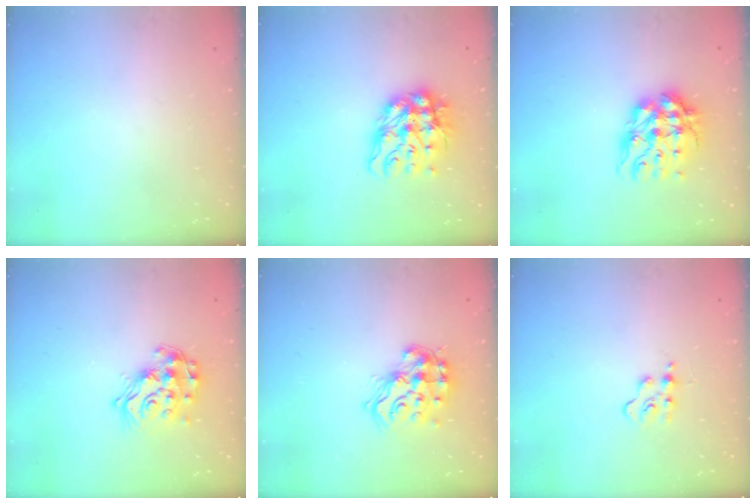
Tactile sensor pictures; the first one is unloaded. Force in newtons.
{"total": 13.2, "press": 13.2, "slide": 1.3}
{"total": 10.9, "press": 10.8, "slide": 1.4}
{"total": 16.4, "press": 16.4, "slide": 1.0}
{"total": 15.5, "press": 15.3, "slide": 1.9}
{"total": 5.6, "press": 5.6, "slide": 0.6}